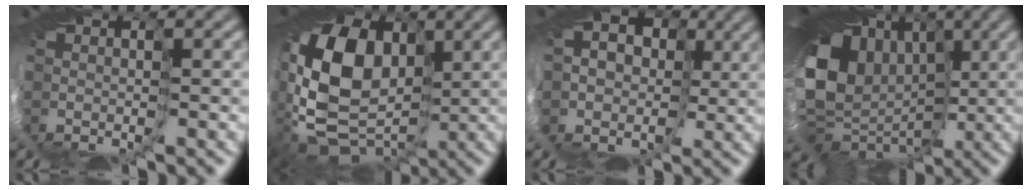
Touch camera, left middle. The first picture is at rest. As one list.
[{"total": 14.6, "force": [0.7, 10.5, 10.1], "torque": [-0.208, 0.005, 0.020]}, {"total": 9.9, "force": [2.6, 8.7, 4.1], "torque": [-0.087, 0.032, 0.018]}, {"total": 14.3, "force": [1.4, 12.0, 7.6], "torque": [-0.146, 0.007, 0.027]}]